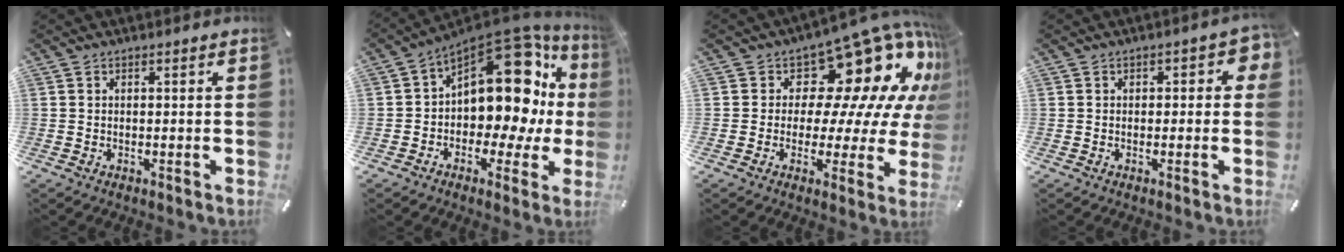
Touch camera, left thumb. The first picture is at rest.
{"total": 17.8, "force": [5.2, 10.5, 13.4], "torque": [-0.185, -0.057, 0.082]}
{"total": 18.6, "force": [9.8, 10.6, 11.8], "torque": [-0.150, -0.085, 0.161]}
{"total": 2.4, "force": [-0.1, 1.6, 1.7], "torque": [-0.016, 0.003, -0.006]}